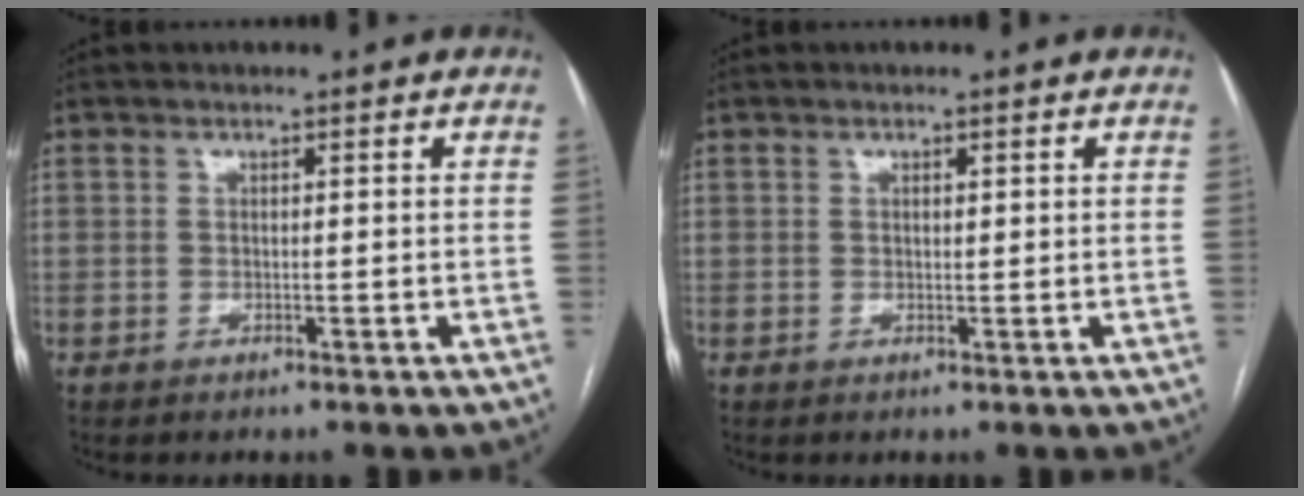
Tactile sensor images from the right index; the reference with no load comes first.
{"total": 0.8, "force": [0.3, 0.3, 0.6], "torque": [-0.010, 0.000, 0.004]}